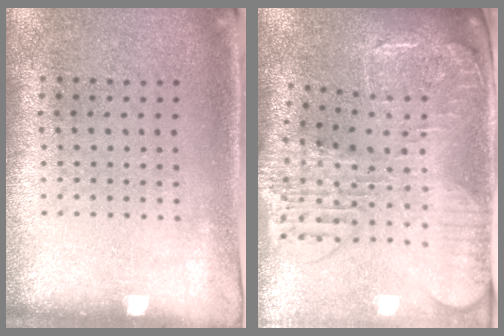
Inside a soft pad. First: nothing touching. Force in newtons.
{"total": 2.6, "press": 2.3, "slide": 1.4}